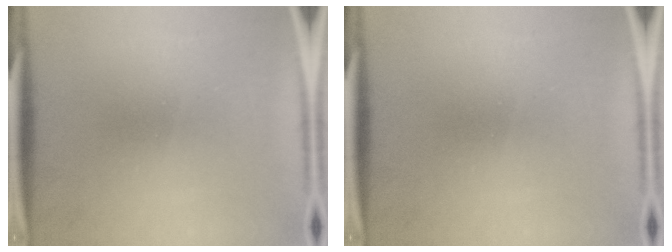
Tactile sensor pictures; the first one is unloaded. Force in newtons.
{"total": 0.0}